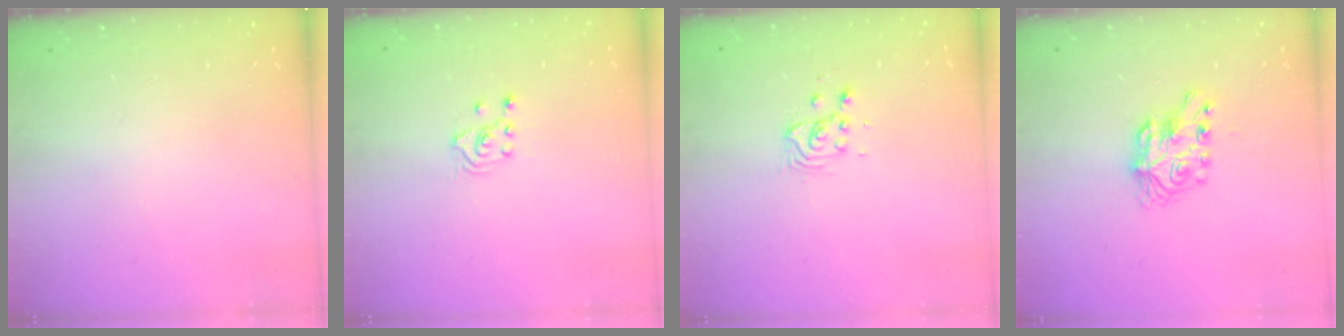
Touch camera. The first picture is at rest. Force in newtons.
{"total": 2.1, "press": 2.0, "slide": 0.8}
{"total": 3.2, "press": 3.2, "slide": 0.2}
{"total": 7.7, "press": 7.7, "slide": 0.7}